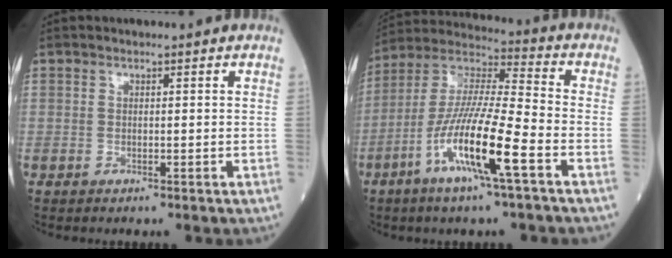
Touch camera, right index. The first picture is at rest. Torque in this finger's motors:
{"motor_torque": [1.66, -0.47, 1.05, 0.21]}